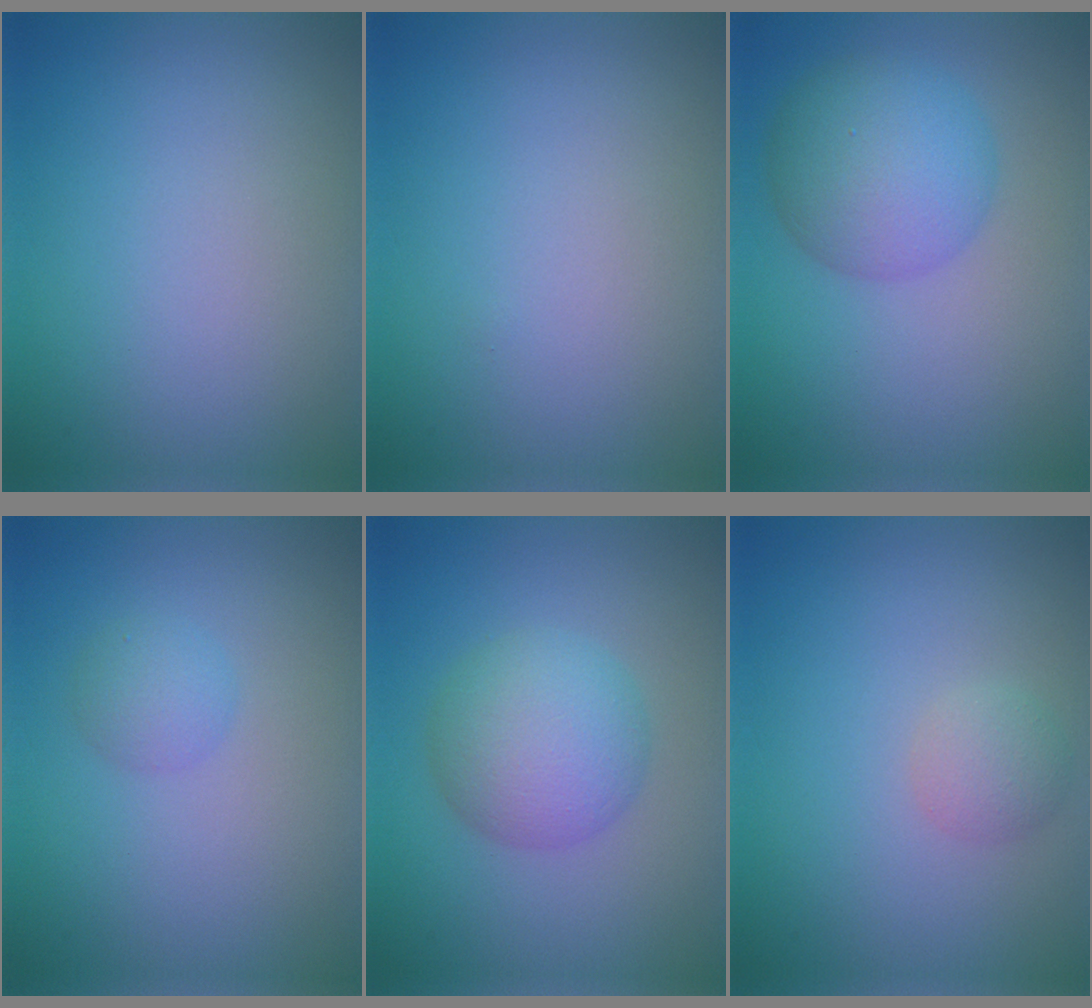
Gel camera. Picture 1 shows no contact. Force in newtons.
{"total": 0.0}
{"total": 5.9, "press": 5.9, "slide": 0.1}
{"total": 1.7, "press": 1.7, "slide": 0.1}
{"total": 5.5, "press": 5.5, "slide": 0.1}
{"total": 1.7, "press": 1.7, "slide": 0.2}